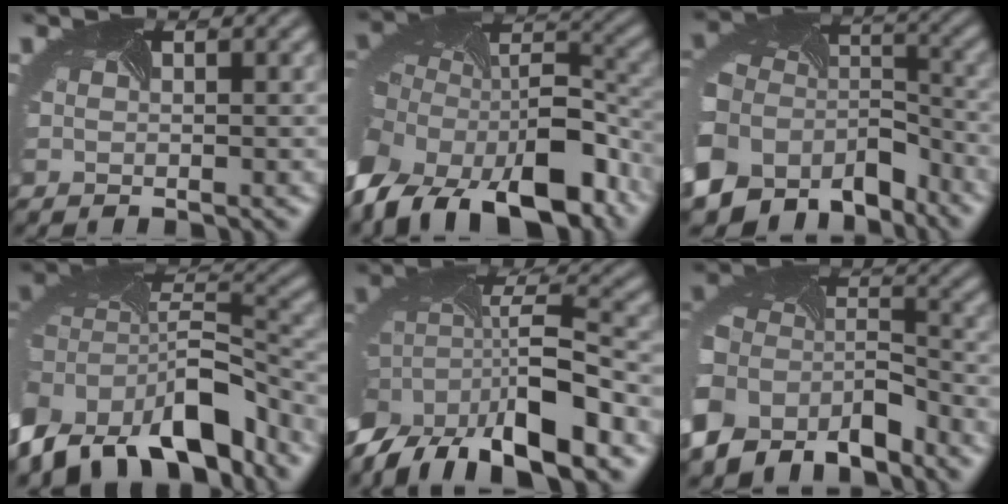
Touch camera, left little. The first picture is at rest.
{"total": 16.2, "force": [-9.0, 8.8, 10.3], "torque": [-0.231, -0.039, -0.126]}
{"total": 12.4, "force": [-7.1, 8.5, 5.5], "torque": [-0.143, -0.033, -0.108]}
{"total": 12.3, "force": [-6.6, 7.2, 7.4], "torque": [-0.155, -0.003, -0.112]}
{"total": 10.8, "force": [-7.0, 4.1, 7.2], "torque": [-0.133, -0.012, -0.124]}
{"total": 9.2, "force": [-6.0, 5.8, 3.8], "torque": [-0.082, -0.012, -0.110]}